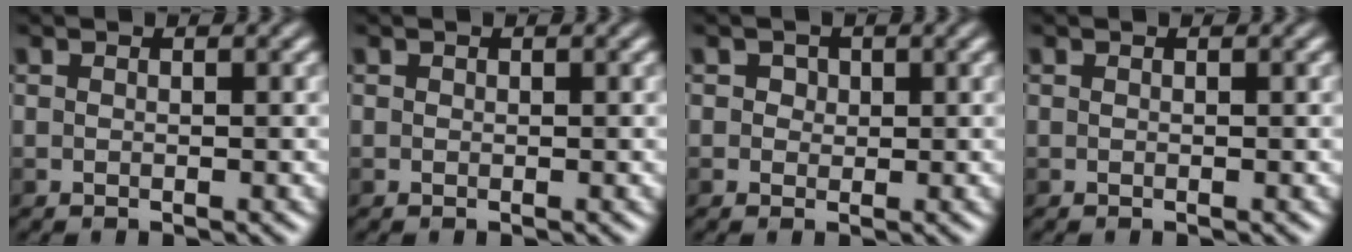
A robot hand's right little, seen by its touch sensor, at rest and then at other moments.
{"total": 0.0}
{"total": 1.2, "force": [0.4, 1.0, 0.5], "torque": [-0.004, -0.001, 0.002]}
{"total": 0.0}